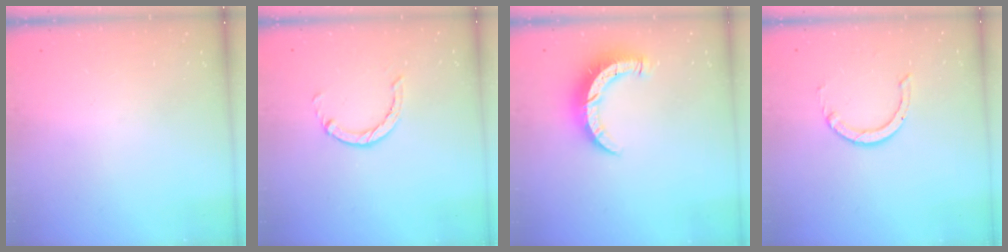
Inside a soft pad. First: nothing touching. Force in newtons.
{"total": 1.4, "press": 1.4, "slide": 0.3}
{"total": 8.4, "press": 8.3, "slide": 0.6}
{"total": 2.8, "press": 2.8, "slide": 0.2}